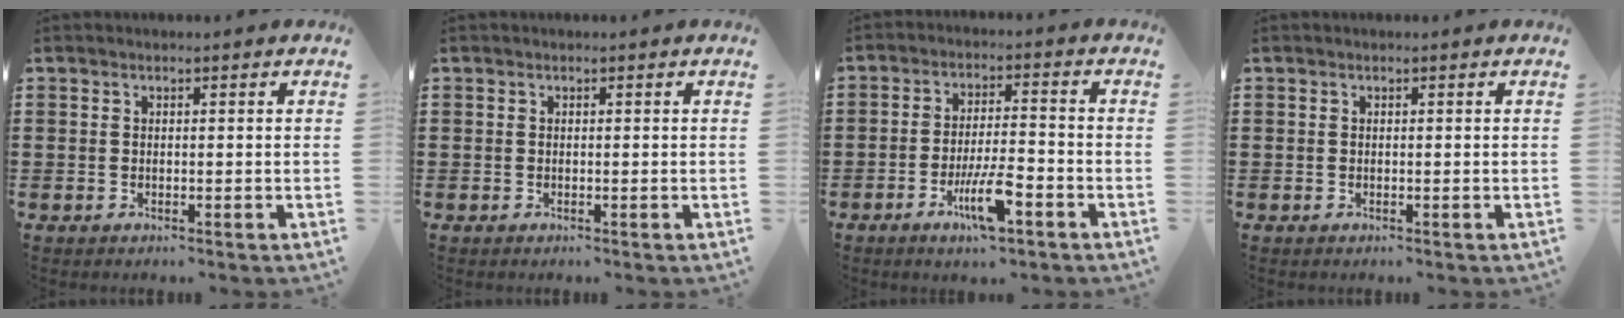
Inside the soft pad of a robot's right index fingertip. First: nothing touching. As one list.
[{"total": 0.0}, {"total": 7.8, "force": [-3.8, 1.7, 6.6], "torque": [-0.128, -0.004, -0.069]}, {"total": 0.0}]